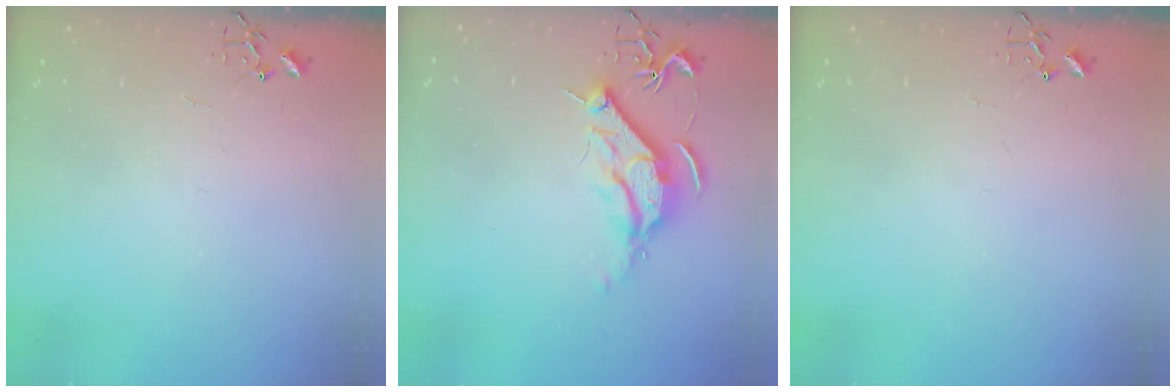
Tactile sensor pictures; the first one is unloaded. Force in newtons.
{"total": 9.8, "press": 9.8, "slide": 0.5}
{"total": 0.0}